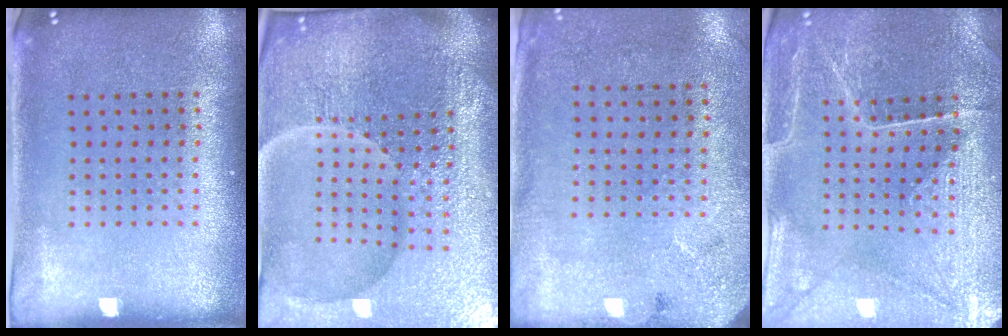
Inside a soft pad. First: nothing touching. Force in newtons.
{"total": 6.6, "press": 5.9, "slide": 2.9}
{"total": 2.7, "press": 2.2, "slide": 1.7}
{"total": 2.7, "press": 2.7, "slide": 0.2}